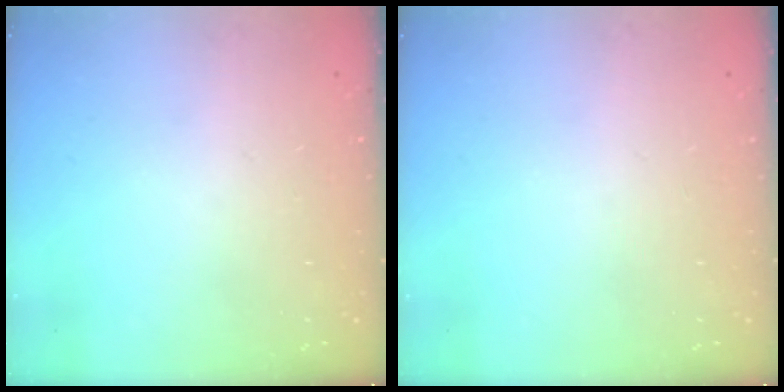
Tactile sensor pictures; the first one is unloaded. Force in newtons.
{"total": 0.0}